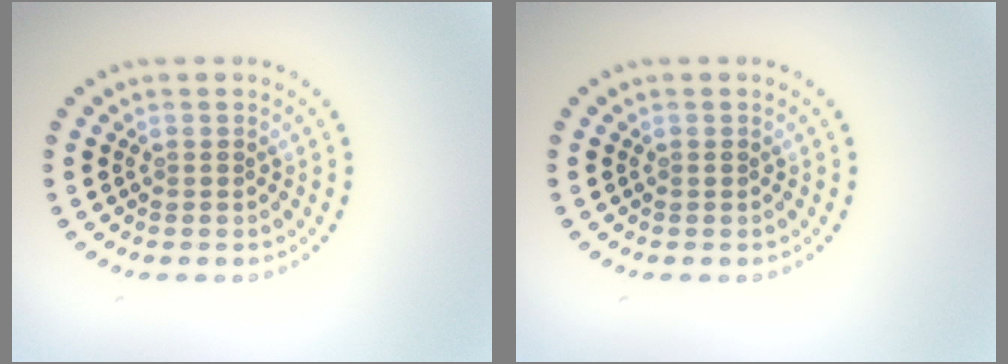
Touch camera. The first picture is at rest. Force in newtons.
{"total": 0.0}